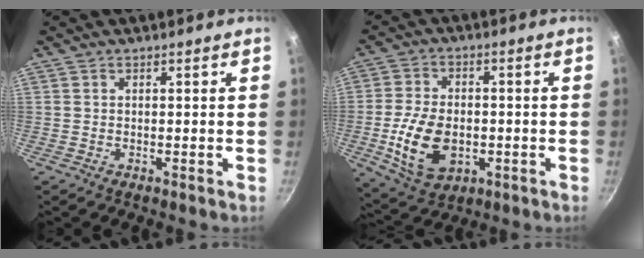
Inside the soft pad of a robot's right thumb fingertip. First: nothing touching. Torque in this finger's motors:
{"motor_torque": [-0.21, 0.45, 0.52, 0.45, 0.09]}